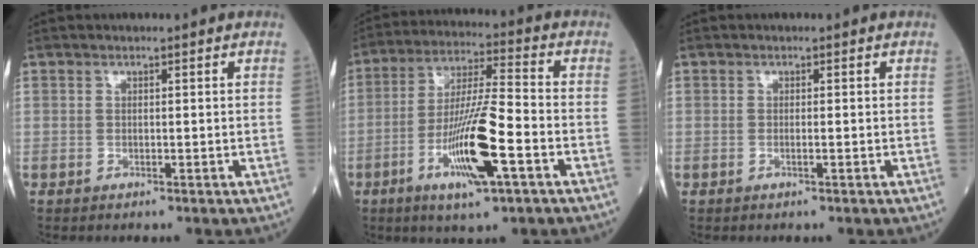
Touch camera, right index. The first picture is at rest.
{"total": 13.3, "force": [-4.9, 1.2, 12.3], "torque": [-0.234, -0.010, -0.087]}
{"total": 0.6, "force": [-0.2, 0.0, 0.6], "torque": [-0.012, 0.000, -0.004]}